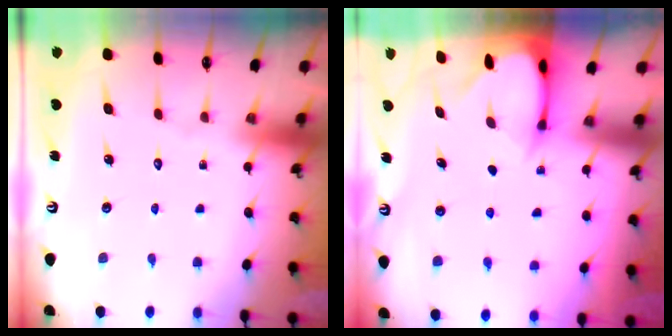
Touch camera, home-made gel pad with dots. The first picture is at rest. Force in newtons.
{"total": 2.6, "press": 2.5, "slide": 0.3}